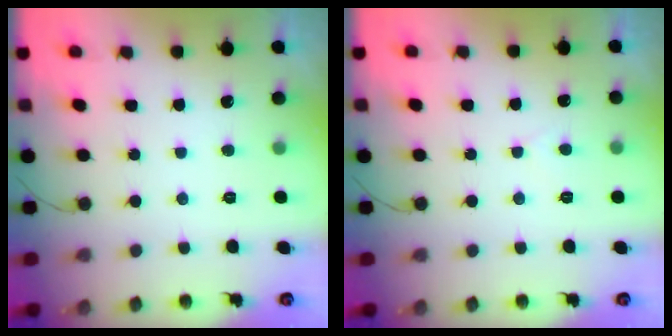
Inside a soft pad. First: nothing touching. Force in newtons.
{"total": 1.7, "press": 1.7, "slide": 0.2}